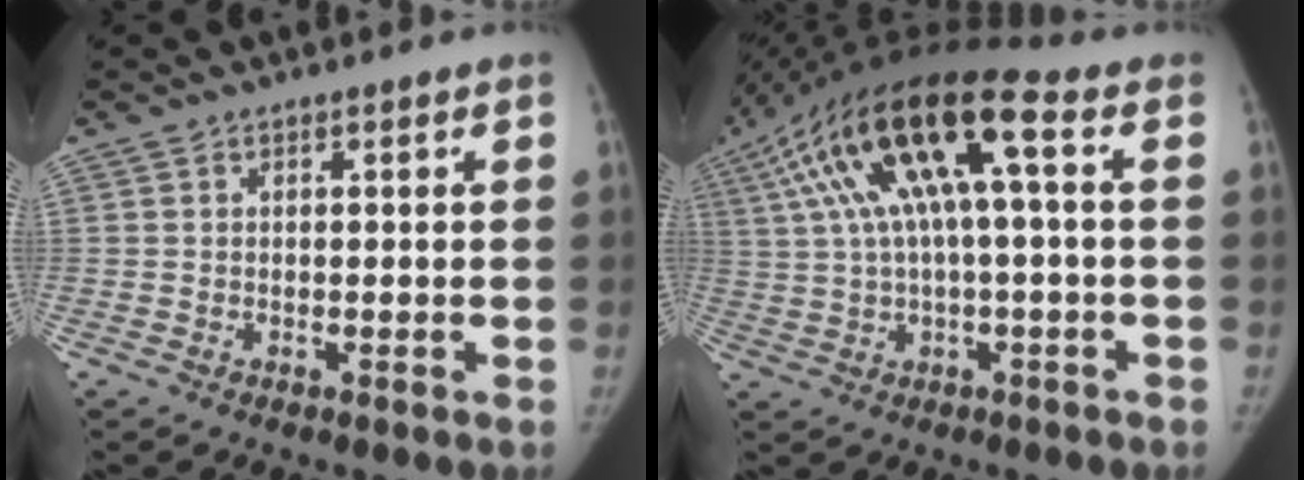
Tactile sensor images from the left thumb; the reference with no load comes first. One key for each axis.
{"total": 18.0, "fx": 4.4, "fy": 4.8, "fz": 16.8, "tx": -0.340, "ty": 0.044, "tz": 0.075}